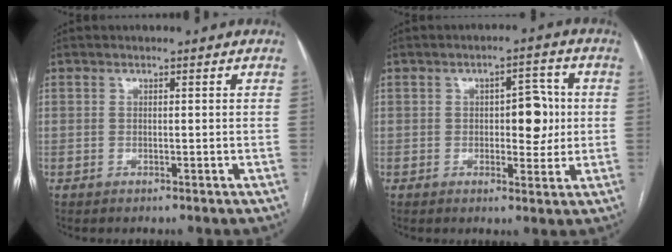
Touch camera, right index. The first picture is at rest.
{"total": 5.7, "force": [0.4, 2.7, 5.0], "torque": [-0.063, 0.014, 0.008]}